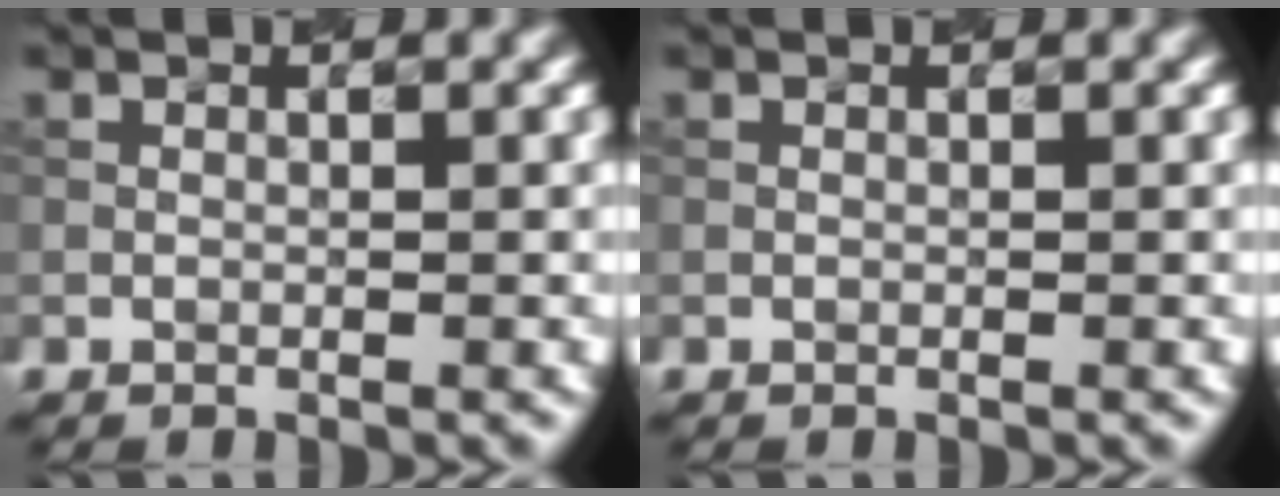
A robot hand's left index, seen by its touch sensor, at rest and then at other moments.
{"total": 0.0}